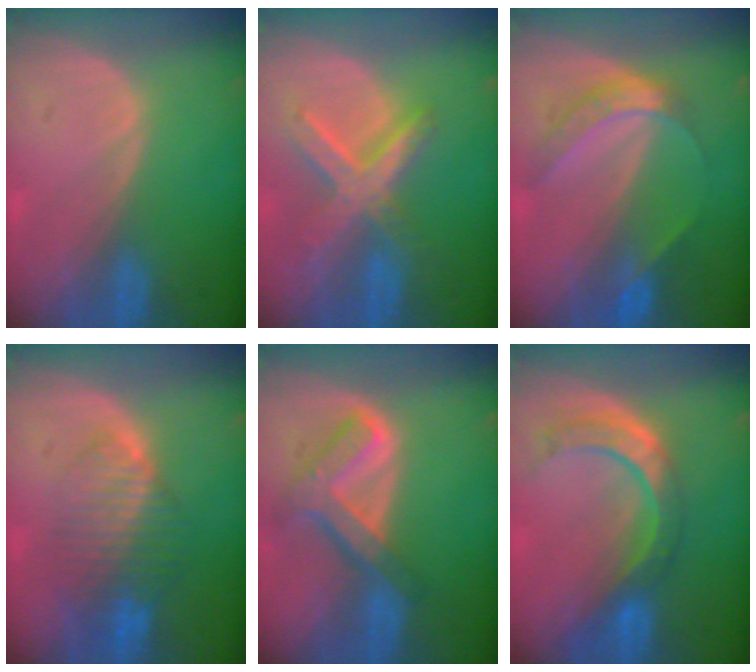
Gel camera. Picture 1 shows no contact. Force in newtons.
{"total": 8.0, "press": 7.0, "slide": 4.0}
{"total": 6.2, "press": 5.2, "slide": 3.3}
{"total": 8.3, "press": 7.1, "slide": 4.4}
{"total": 7.7, "press": 6.5, "slide": 4.2}
{"total": 8.5, "press": 7.2, "slide": 4.5}